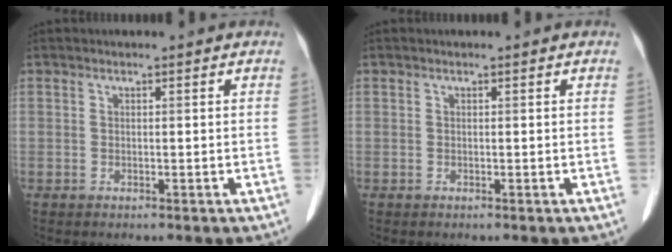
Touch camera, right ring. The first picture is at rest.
{"total": 0.0}